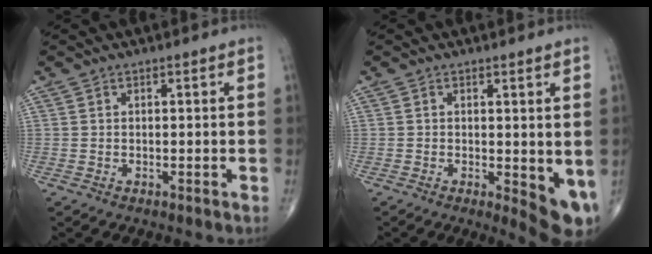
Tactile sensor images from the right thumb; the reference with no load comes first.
{"total": 6.5, "force": [-0.5, 2.3, 6.1], "torque": [-0.074, -0.016, -0.004]}